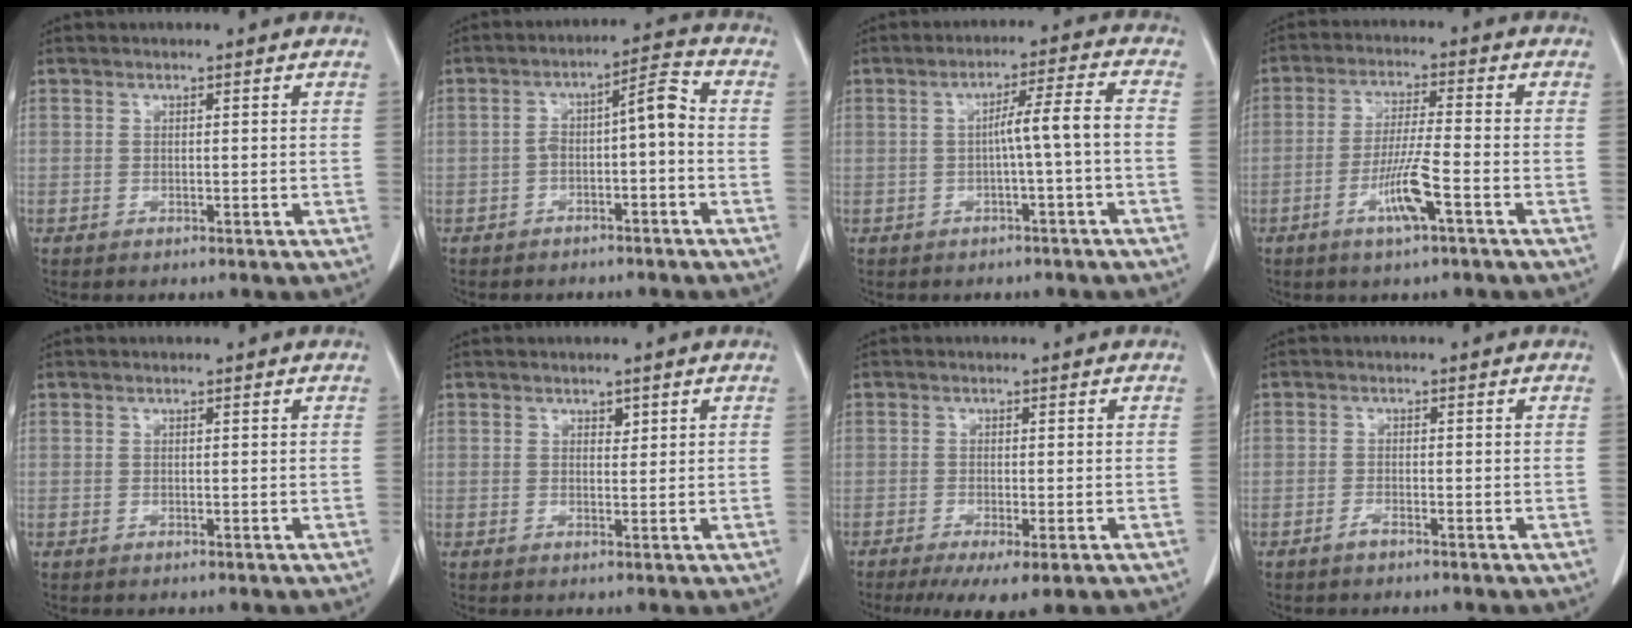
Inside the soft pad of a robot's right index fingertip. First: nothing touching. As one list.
[{"total": 5.9, "force": [-1.5, 1.4, 5.5], "torque": [-0.086, 0.034, -0.022]}, {"total": 5.3, "force": [-1.1, -0.8, 5.1], "torque": [-0.080, 0.015, -0.015]}, {"total": 7.0, "force": [-3.1, 0.0, 6.3], "torque": [-0.122, -0.005, -0.057]}, {"total": 0.0}, {"total": 1.0, "force": [0.6, 0.6, 0.5], "torque": [-0.004, -0.005, 0.009]}, {"total": 6.5, "force": [-4.2, 1.0, 4.9], "torque": [-0.071, -0.019, -0.064]}, {"total": 1.0, "force": [-0.9, 0.0, 0.5], "torque": [-0.013, -0.001, -0.015]}]